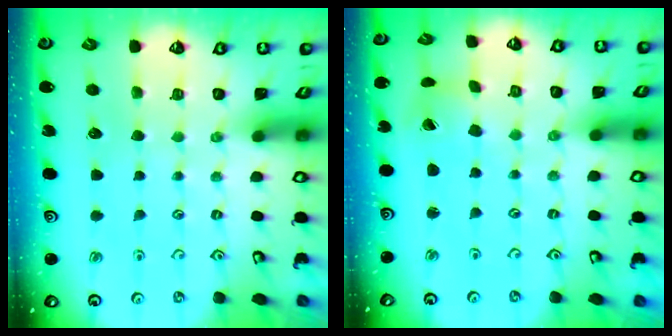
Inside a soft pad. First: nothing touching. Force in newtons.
{"total": 2.9, "press": 2.9, "slide": 0.4}